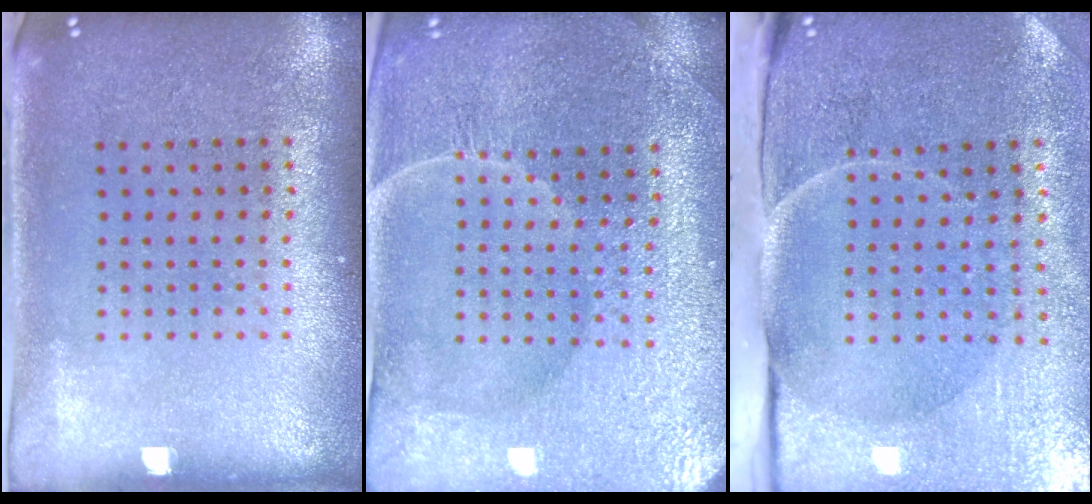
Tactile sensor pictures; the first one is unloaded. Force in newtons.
{"total": 4.4, "press": 4.2, "slide": 1.3}
{"total": 5.0, "press": 3.9, "slide": 3.1}